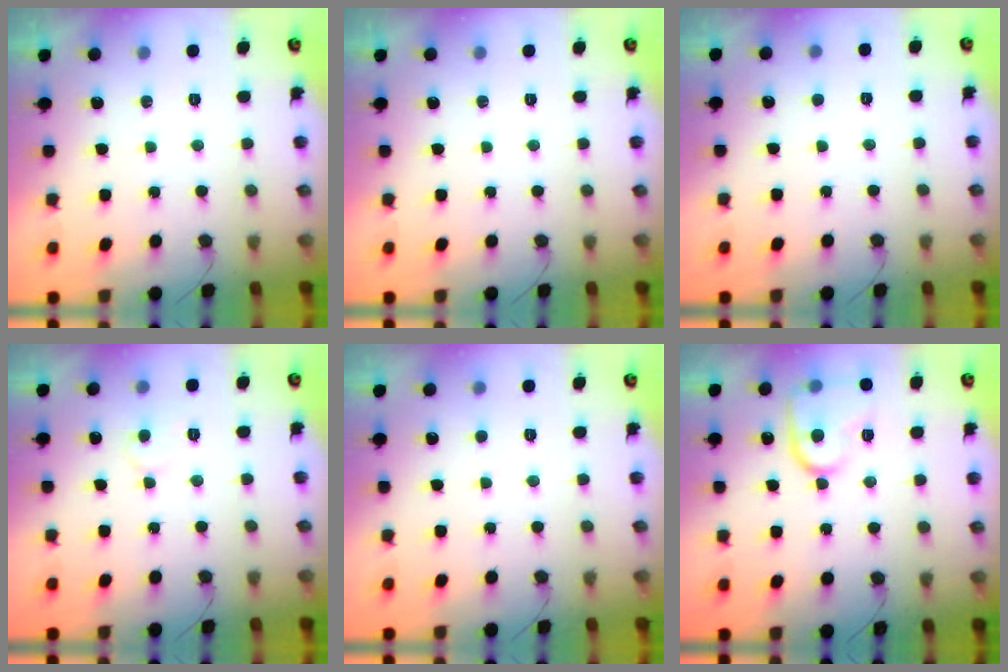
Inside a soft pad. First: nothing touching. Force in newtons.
{"total": 0.0}
{"total": 1.7, "press": 1.7, "slide": 0.1}
{"total": 4.8, "press": 4.7, "slide": 0.6}
{"total": 1.8, "press": 1.8, "slide": 0.2}
{"total": 13.2, "press": 13.2, "slide": 1.1}